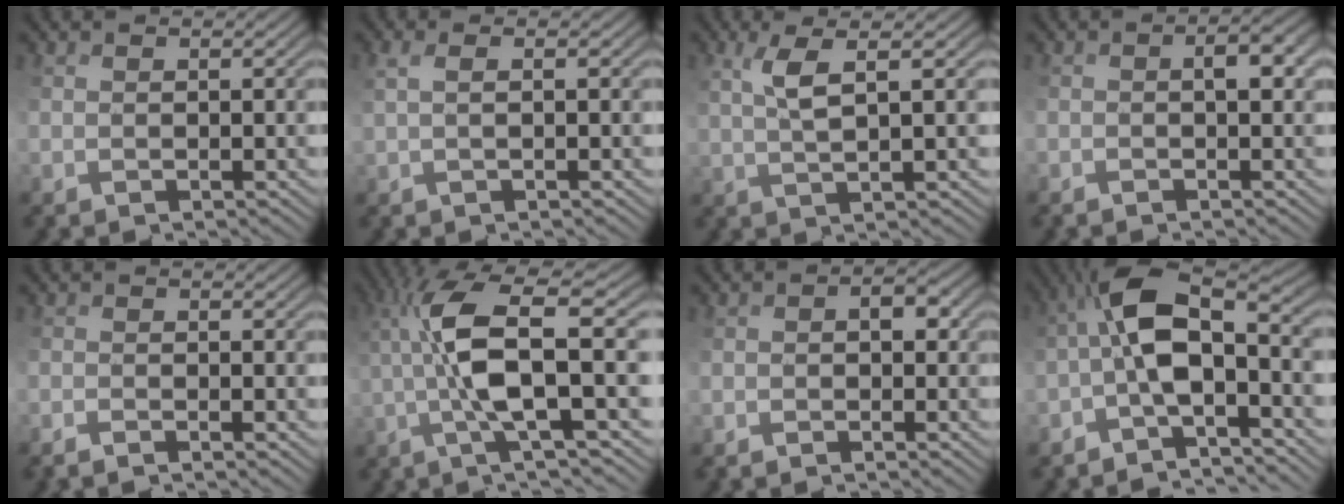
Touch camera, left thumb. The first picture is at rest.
{"total": 1.5, "force": [0.7, -1.2, 0.6], "torque": [-0.007, 0.008, 0.013]}
{"total": 3.6, "force": [2.6, -0.8, 2.3], "torque": [-0.032, 0.018, 0.055]}
{"total": 3.4, "force": [-0.3, 1.2, 3.1], "torque": [-0.048, 0.007, -0.009]}
{"total": 1.9, "force": [-1.8, -0.2, 0.7], "torque": [-0.010, -0.002, -0.035]}
{"total": 9.1, "force": [0.7, 0.2, 9.1], "torque": [-0.139, 0.031, 0.009]}
{"total": 3.1, "force": [-1.1, 1.7, 2.3], "torque": [-0.026, 0.003, -0.010]}
{"total": 7.6, "force": [-2.0, 2.0, 7.1], "torque": [-0.127, 0.017, -0.044]}